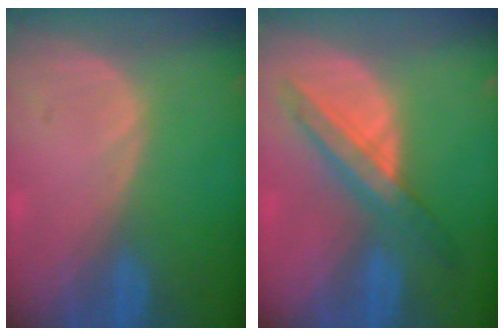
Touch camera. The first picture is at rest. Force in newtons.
{"total": 6.4, "press": 6.4, "slide": 0.7}